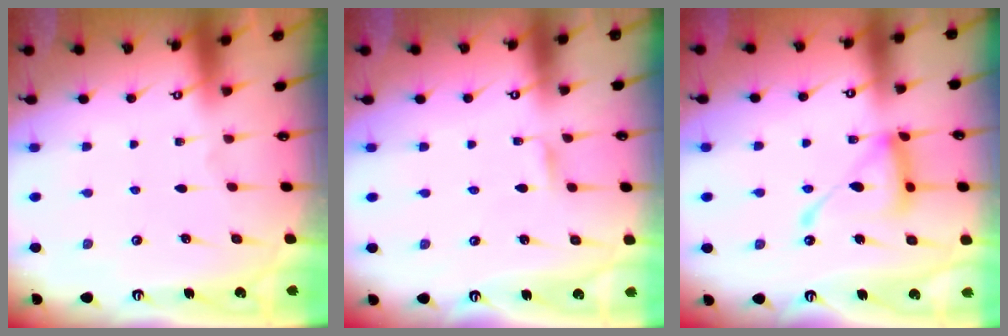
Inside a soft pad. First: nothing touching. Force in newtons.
{"total": 1.8, "press": 1.8, "slide": 0.2}
{"total": 14.9, "press": 14.8, "slide": 1.3}